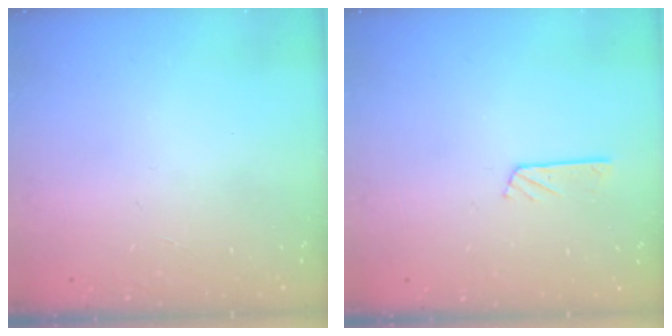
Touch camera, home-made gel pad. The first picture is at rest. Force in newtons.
{"total": 3.0, "press": 3.0, "slide": 0.3}